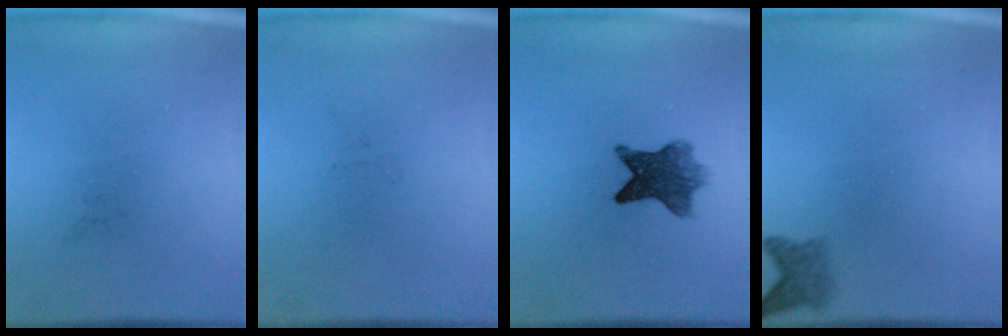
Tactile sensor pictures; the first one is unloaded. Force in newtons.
{"total": 0.0}
{"total": 7.2}
{"total": 2.1}